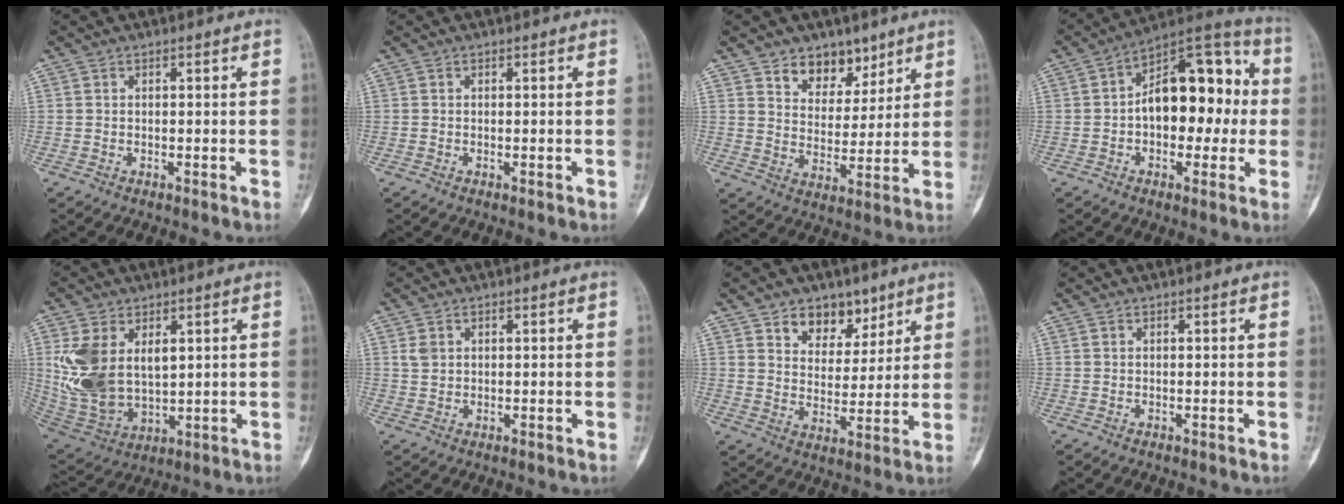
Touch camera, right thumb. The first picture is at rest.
{"total": 0.0}
{"total": 8.5, "force": [5.8, 5.5, 2.7], "torque": [-0.002, -0.037, 0.100]}
{"total": 17.8, "force": [0.4, 10.4, 14.4], "torque": [-0.173, 0.046, -0.001]}
{"total": 14.7, "force": [3.5, 9.4, 10.8], "torque": [-0.206, -0.014, 0.089]}
{"total": 2.1, "force": [0.8, 1.6, 1.1], "torque": [-0.019, 0.001, 0.020]}
{"total": 8.7, "force": [5.7, 5.8, 3.2], "torque": [-0.009, -0.032, 0.094]}
{"total": 0.0}